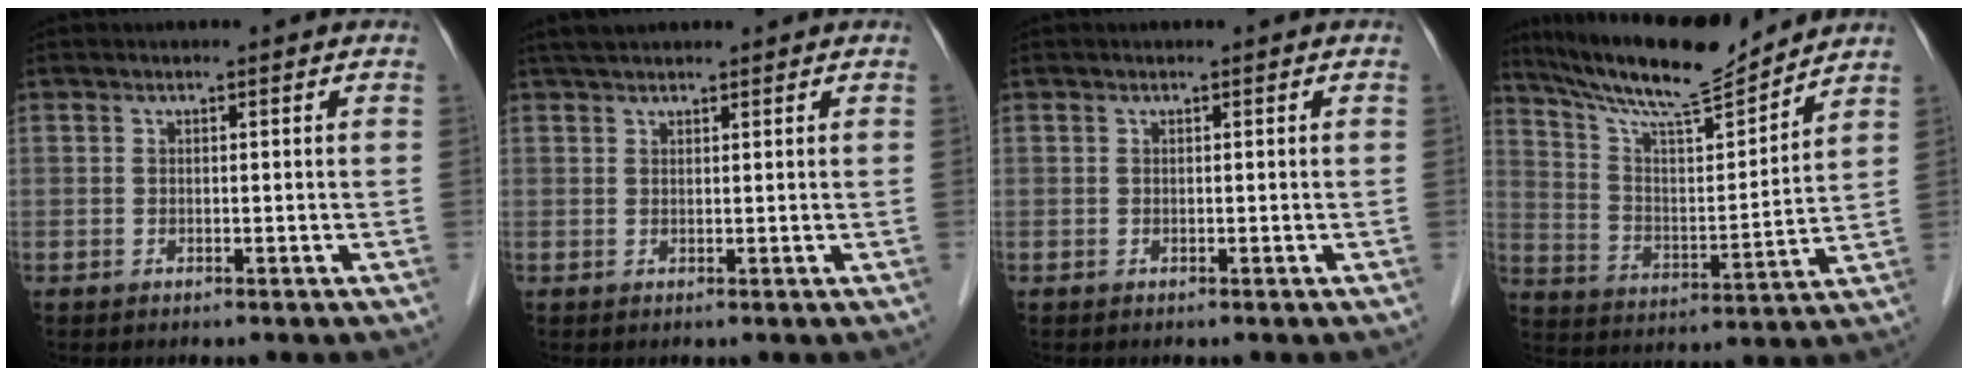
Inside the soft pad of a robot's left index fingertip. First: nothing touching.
{"total": 2.9, "force": [2.5, 0.7, 1.3], "torque": [-0.021, 0.021, 0.045]}
{"total": 0.0}
{"total": 15.3, "force": [13.7, 0.8, 6.8], "torque": [-0.127, -0.004, 0.238]}